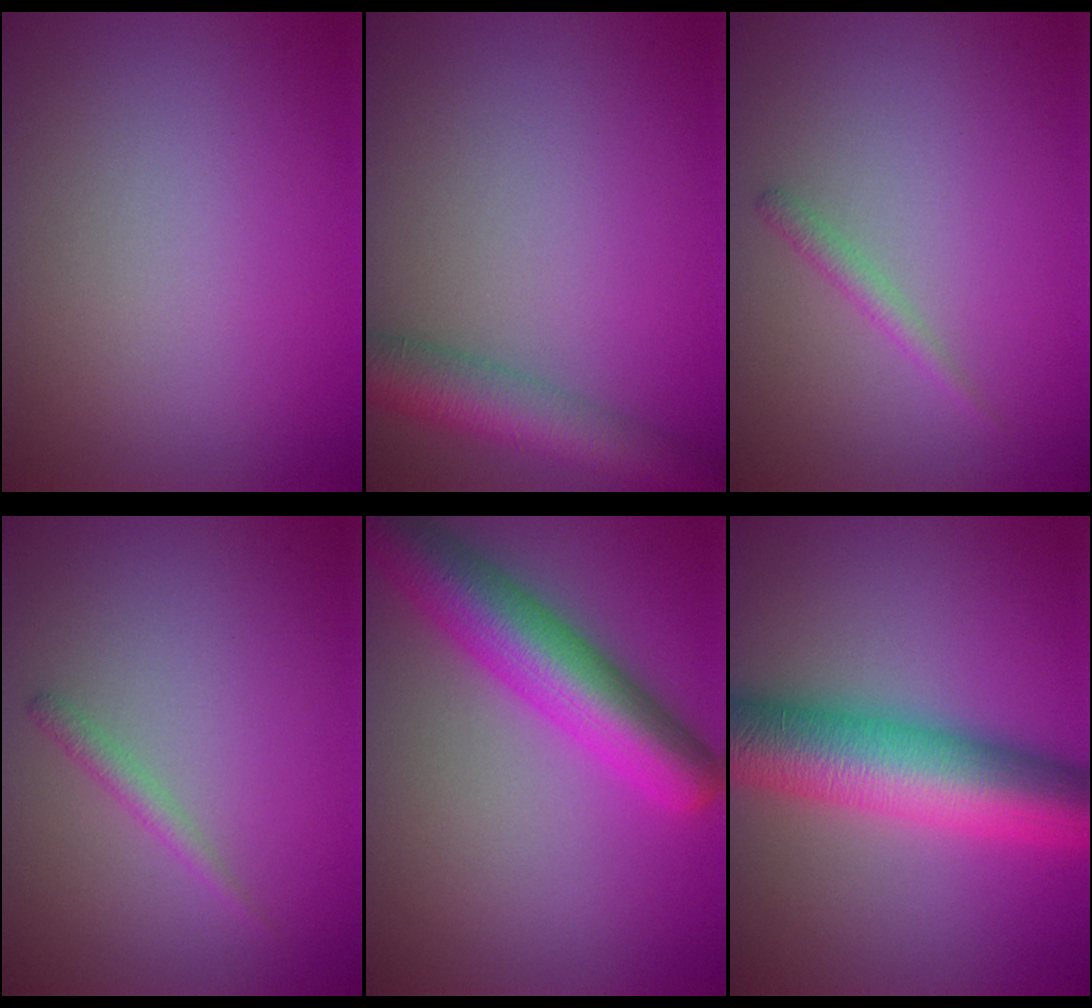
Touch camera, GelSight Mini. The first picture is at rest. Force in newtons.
{"total": 5.6, "press": 5.6, "slide": 0.2}
{"total": 1.2, "press": 1.2, "slide": 0.1}
{"total": 1.2, "press": 1.2, "slide": 0.1}
{"total": 8.1, "press": 8.1, "slide": 0.4}
{"total": 10.4, "press": 10.4, "slide": 0.1}